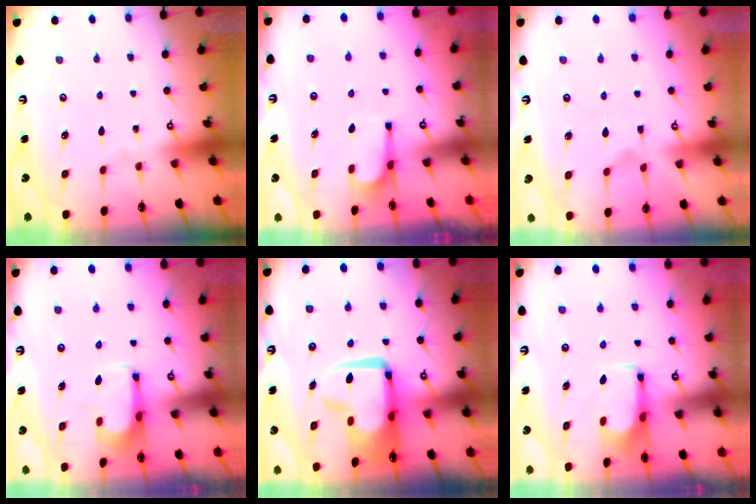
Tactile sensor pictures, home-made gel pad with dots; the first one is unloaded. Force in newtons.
{"total": 0.8, "press": 0.5, "slide": 0.7}
{"total": 1.5, "press": 1.1, "slide": 1.1}
{"total": 2.0, "press": 1.9, "slide": 0.4}
{"total": 12.9, "press": 12.8, "slide": 1.7}
{"total": 1.6, "press": 1.5, "slide": 0.5}